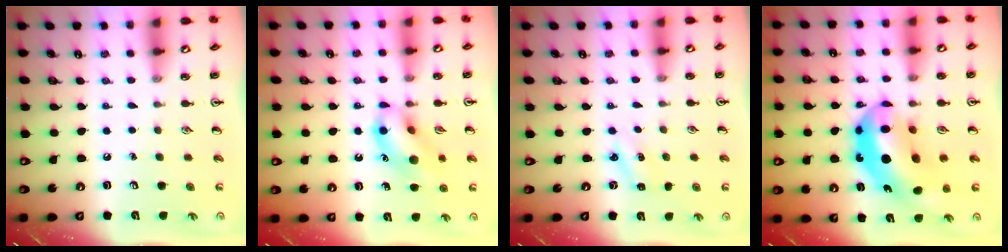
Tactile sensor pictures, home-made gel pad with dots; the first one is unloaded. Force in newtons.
{"total": 11.7, "press": 11.6, "slide": 1.6}
{"total": 2.5, "press": 2.3, "slide": 0.9}
{"total": 16.3, "press": 15.5, "slide": 5.1}